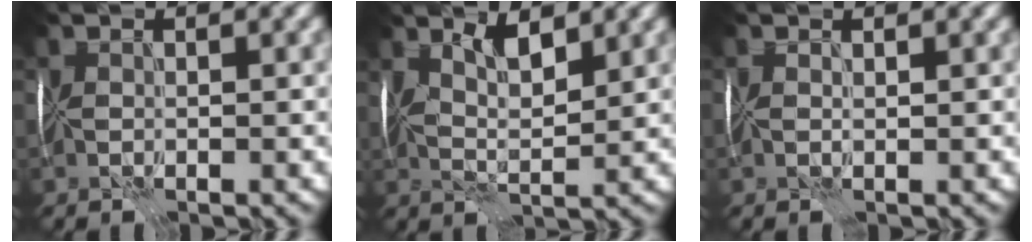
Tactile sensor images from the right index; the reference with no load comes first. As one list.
[{"total": 3.5, "force": [2.0, 1.2, 2.7], "torque": [-0.052, 0.000, 0.035]}, {"total": 1.2, "force": [0.5, 0.7, 0.8], "torque": [-0.014, 0.002, 0.008]}]